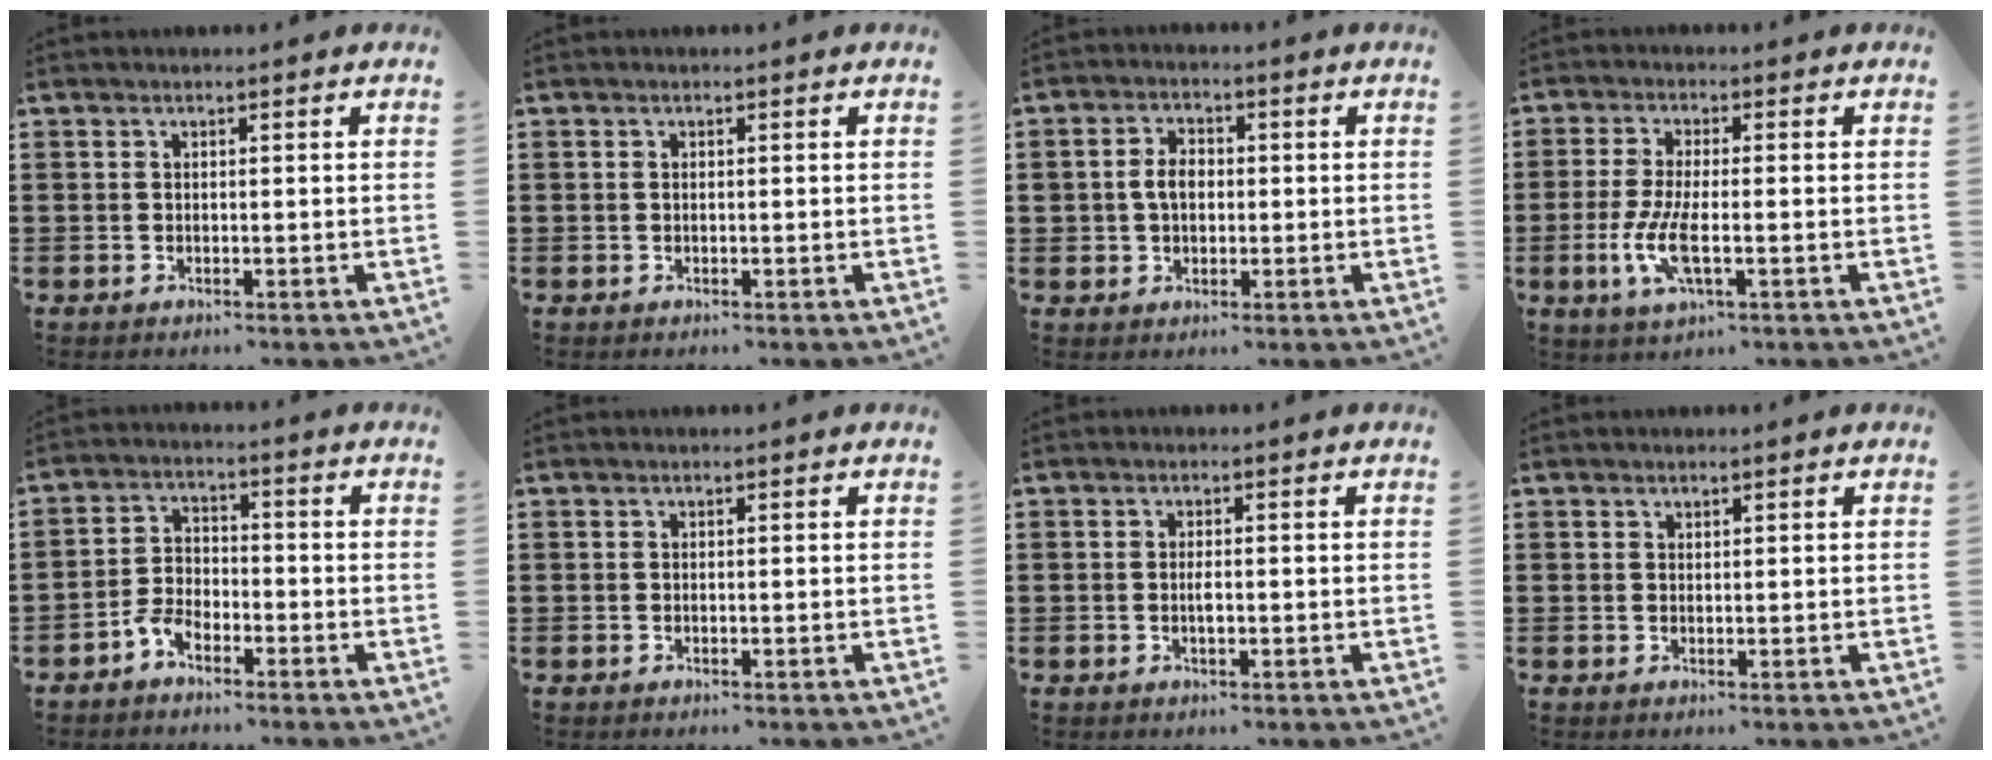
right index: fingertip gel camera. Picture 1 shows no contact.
{"total": 0.0}
{"total": 3.5, "force": [0.0, 2.6, 2.3], "torque": [-0.050, 0.010, -0.003]}
{"total": 6.5, "force": [-1.8, 1.9, 5.9], "torque": [-0.133, -0.014, -0.038]}
{"total": 3.9, "force": [-2.8, 2.1, 1.6], "torque": [-0.052, 0.003, -0.062]}
{"total": 0.0}
{"total": 1.6, "force": [-0.3, 0.5, 1.5], "torque": [-0.028, 0.000, -0.006]}
{"total": 0.6, "force": [0.5, 0.3, 0.0], "torque": [-0.001, 0.002, 0.011]}